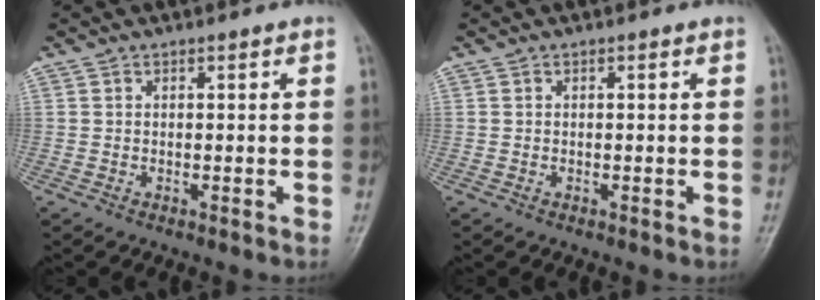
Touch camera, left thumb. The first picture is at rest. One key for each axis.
{"total": 0.0}